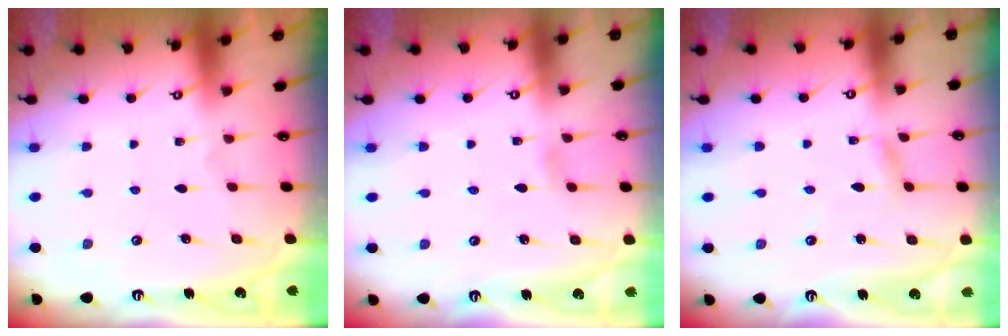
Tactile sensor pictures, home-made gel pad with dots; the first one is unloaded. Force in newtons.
{"total": 1.6, "press": 1.6, "slide": 0.2}
{"total": 2.3, "press": 2.3, "slide": 0.1}